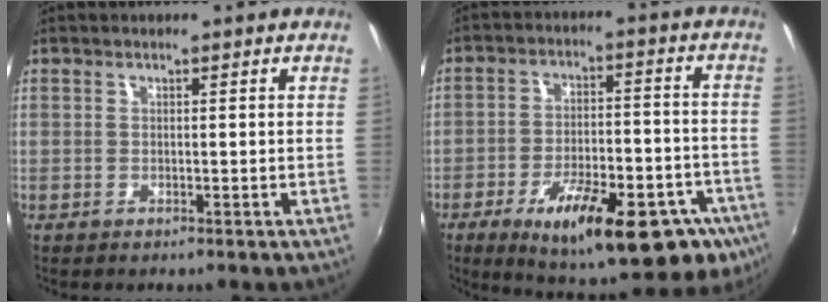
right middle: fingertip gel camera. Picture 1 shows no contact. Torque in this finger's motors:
{"motor_torque": [1.15, -0.99, 0.36, 0.19]}